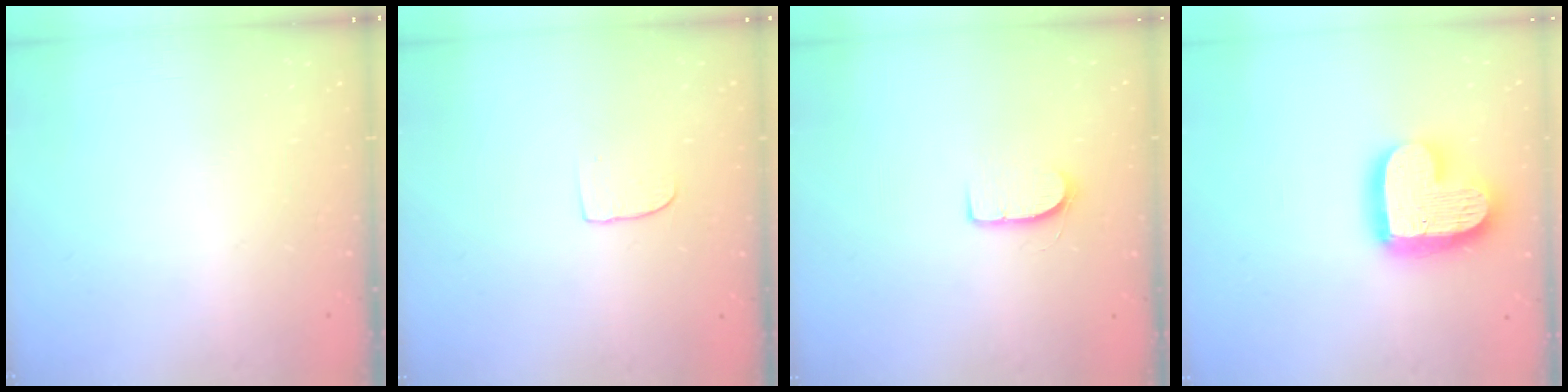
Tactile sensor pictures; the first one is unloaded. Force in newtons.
{"total": 4.7, "press": 4.7, "slide": 0.4}
{"total": 7.0, "press": 7.0, "slide": 0.5}
{"total": 18.6, "press": 18.6, "slide": 1.3}